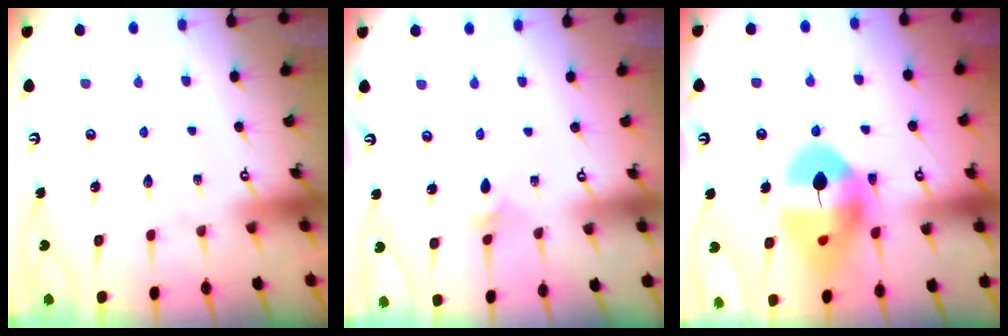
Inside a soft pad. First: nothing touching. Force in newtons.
{"total": 2.3, "press": 2.3, "slide": 0.5}
{"total": 15.4, "press": 15.3, "slide": 1.8}